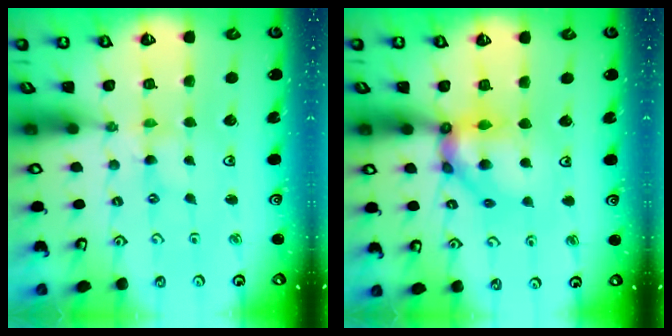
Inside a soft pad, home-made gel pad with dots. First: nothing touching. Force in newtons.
{"total": 11.3, "press": 11.2, "slide": 1.5}